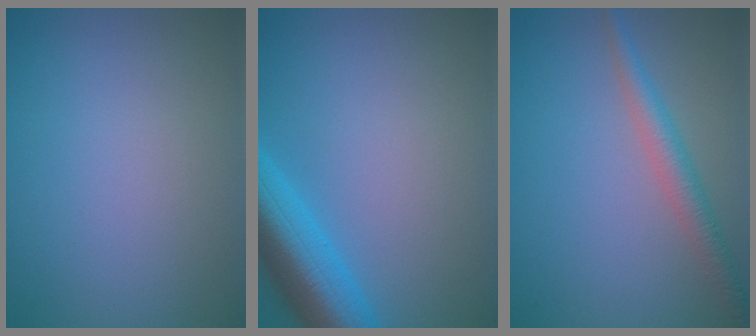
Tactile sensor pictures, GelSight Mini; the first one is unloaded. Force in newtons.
{"total": 7.5, "press": 7.5, "slide": 0.4}
{"total": 2.8, "press": 2.8, "slide": 0.1}